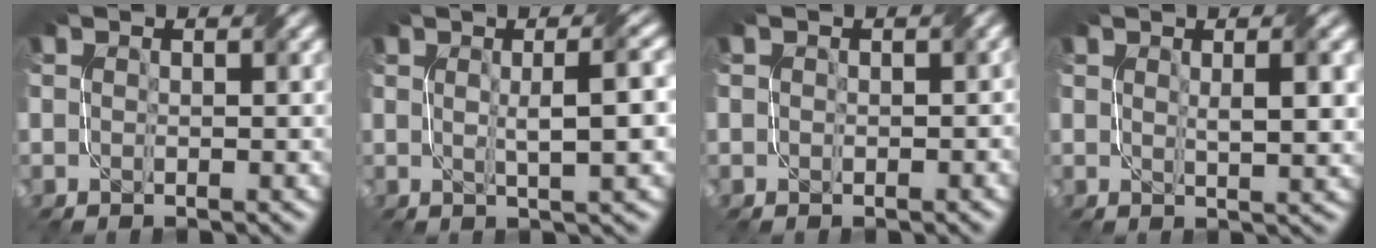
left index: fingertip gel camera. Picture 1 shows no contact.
{"total": 4.7, "force": [0.5, 1.1, 4.5], "torque": [-0.060, 0.011, 0.008]}
{"total": 0.9, "force": [0.1, 0.8, 0.2], "torque": [0.001, -0.003, 0.000]}
{"total": 3.1, "force": [0.7, 0.8, 2.9], "torque": [-0.041, 0.002, 0.015]}